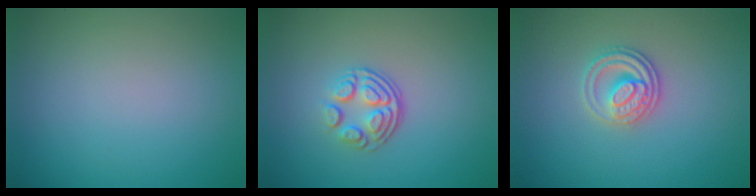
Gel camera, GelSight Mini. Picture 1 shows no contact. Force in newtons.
{"total": 3.6, "press": 2.5, "slide": 2.6}
{"total": 2.7, "press": 2.5, "slide": 0.9}